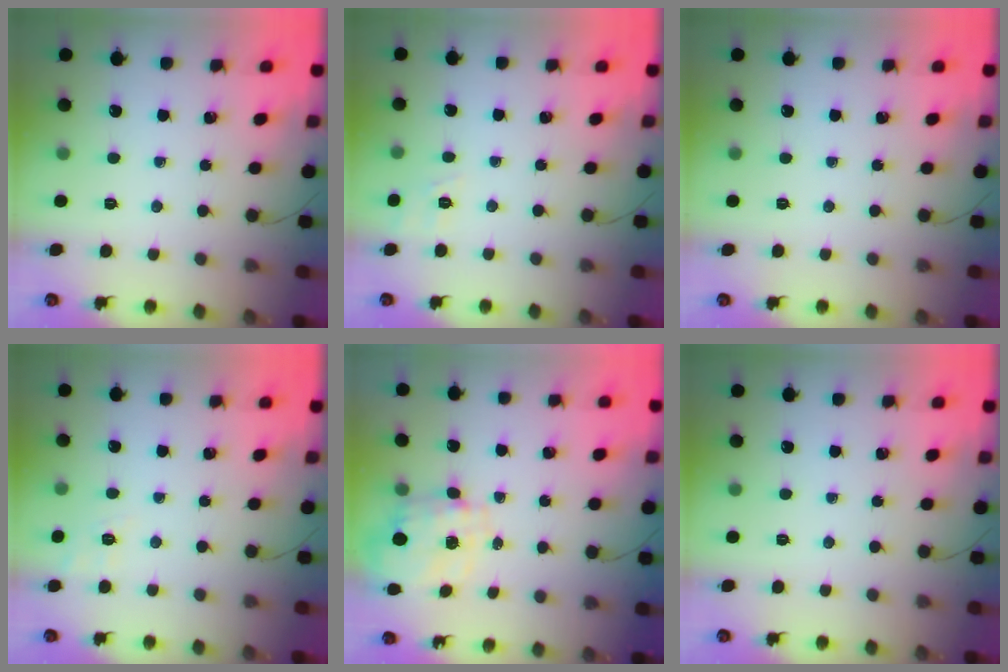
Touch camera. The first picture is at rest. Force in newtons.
{"total": 1.9, "press": 0.9, "slide": 1.7}
{"total": 0.0}
{"total": 6.9, "press": 6.5, "slide": 2.1}
{"total": 2.9, "press": 2.7, "slide": 1.1}
{"total": 0.0}